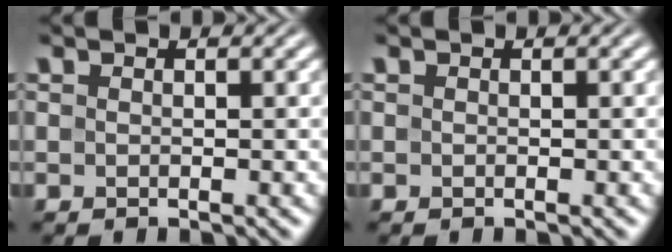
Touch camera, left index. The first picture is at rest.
{"total": 0.0}